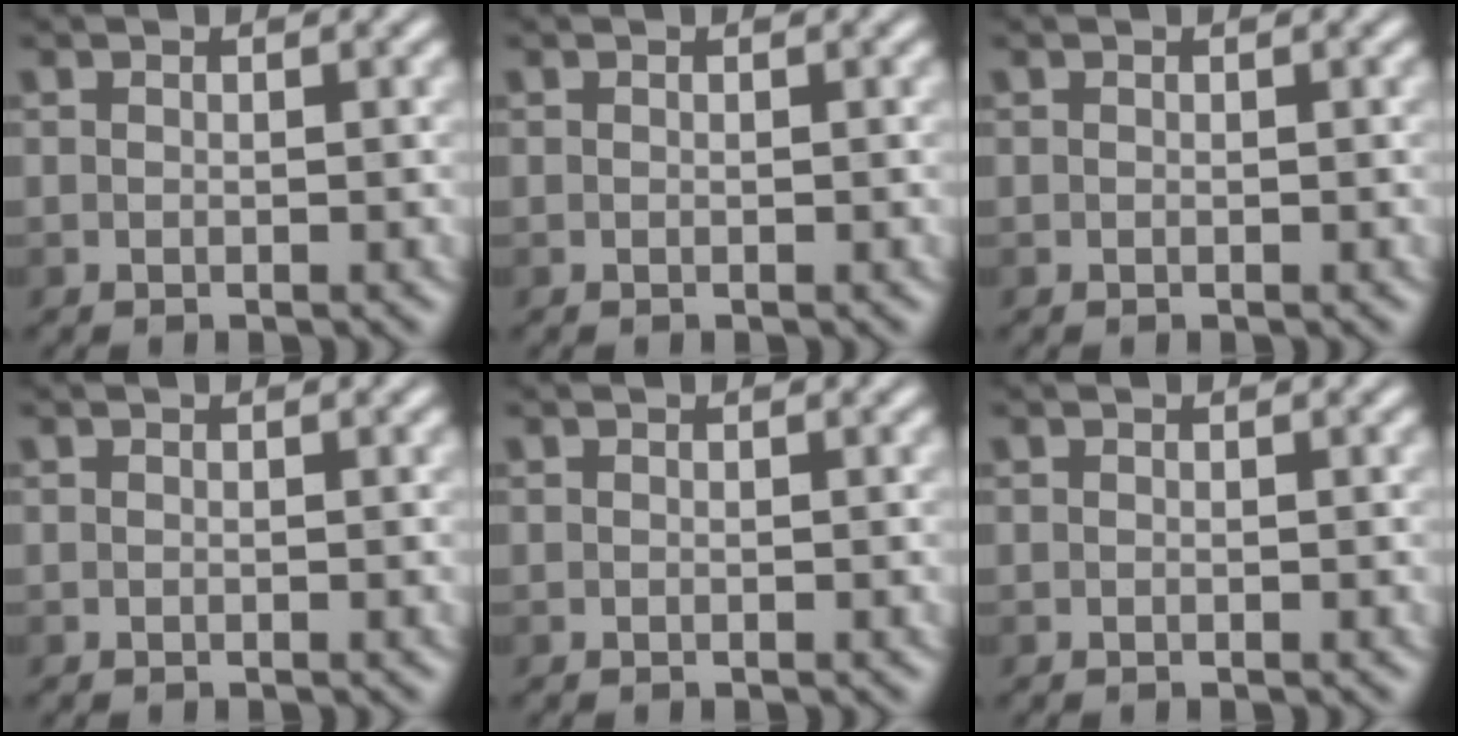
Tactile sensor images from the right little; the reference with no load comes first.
{"total": 0.0}
{"total": 0.0}
{"total": 0.0}
{"total": 0.0}
{"total": 0.0}